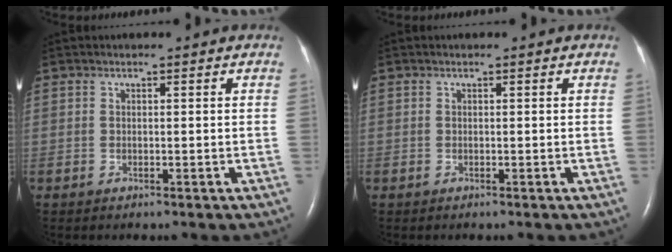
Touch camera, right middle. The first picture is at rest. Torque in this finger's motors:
{"motor_torque": [0.12, -0.06, 0.02, -0.01]}